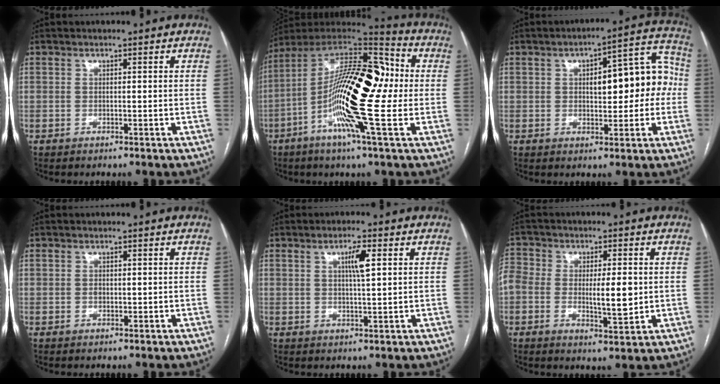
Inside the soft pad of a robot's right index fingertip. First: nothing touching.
{"total": 21.2, "force": [-2.1, 3.5, 20.8], "torque": [-0.373, 0.016, -0.046]}
{"total": 12.2, "force": [0.7, 4.6, 11.2], "torque": [-0.135, 0.047, 0.016]}
{"total": 0.6, "force": [0.0, 0.5, 0.3], "torque": [-0.008, 0.001, -0.001]}
{"total": 3.8, "force": [1.2, 0.3, 3.6], "torque": [-0.061, 0.001, 0.020]}
{"total": 11.8, "force": [-0.4, 6.1, 10.1], "torque": [-0.204, 0.013, -0.002]}